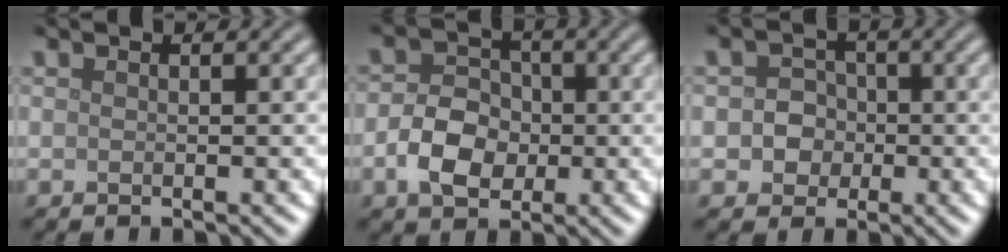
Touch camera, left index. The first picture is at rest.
{"total": 4.3, "force": [-1.1, 3.3, 2.6], "torque": [-0.049, 0.003, -0.023]}
{"total": 2.9, "force": [-0.2, 2.7, 1.1], "torque": [0.001, 0.001, -0.016]}